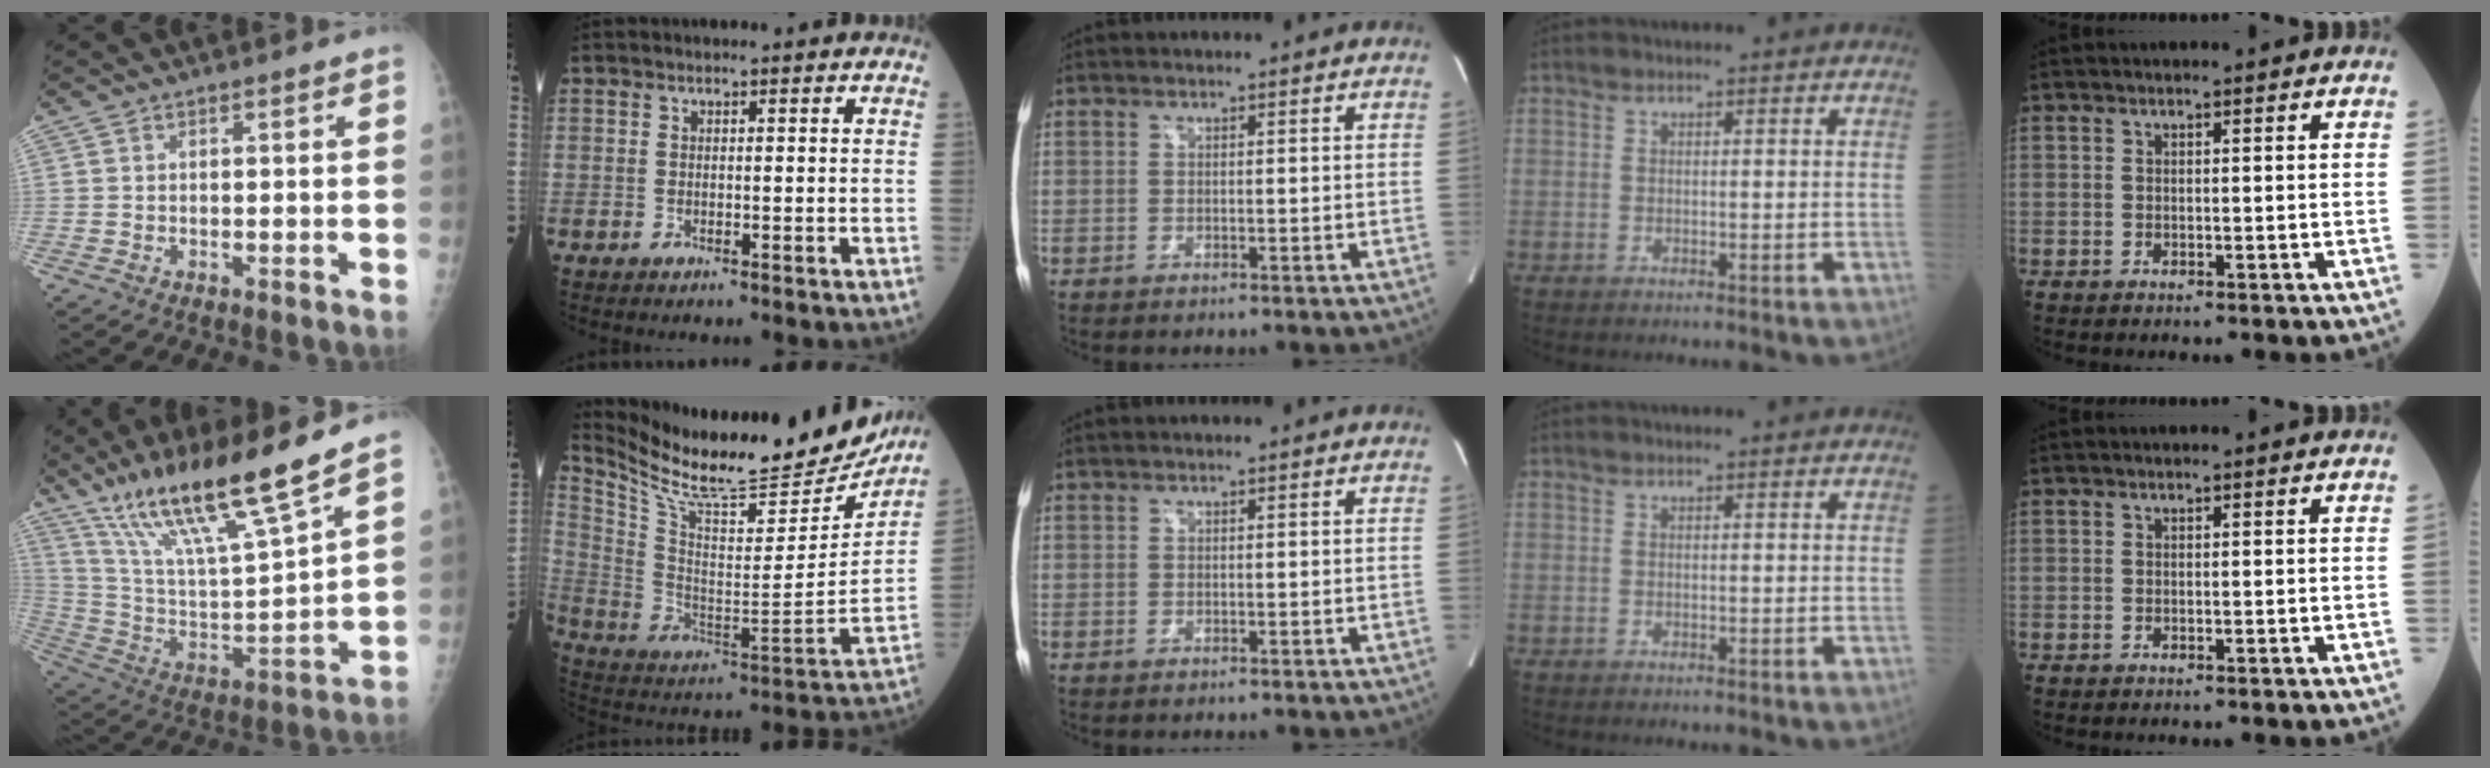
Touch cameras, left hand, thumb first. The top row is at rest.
{"thumb": {"total": 20.9, "force": [14.9, 1.8, 14.5], "torque": [-0.243, -0.062, 0.277]}, "index": {"total": 25.4, "force": [23.1, 4.1, 9.9], "torque": [-0.185, -0.071, 0.344]}}